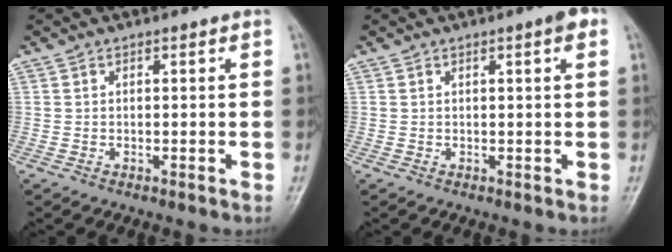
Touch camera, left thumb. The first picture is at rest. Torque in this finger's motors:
{"motor_torque": [-0.02, 0.00, 0.18, -0.16, 0.03]}